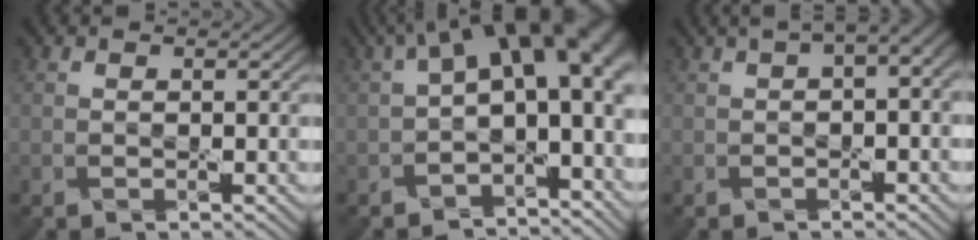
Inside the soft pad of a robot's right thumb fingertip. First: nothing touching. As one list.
[{"total": 15.1, "force": [1.7, 8.0, 12.7], "torque": [-0.182, -0.009, 0.050]}, {"total": 4.2, "force": [1.1, 1.3, 3.8], "torque": [-0.052, 0.008, 0.017]}]